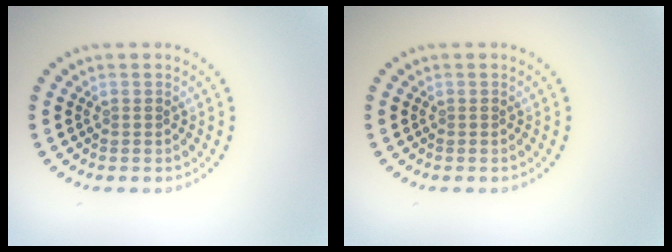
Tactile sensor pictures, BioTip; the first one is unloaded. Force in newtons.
{"total": 0.0}